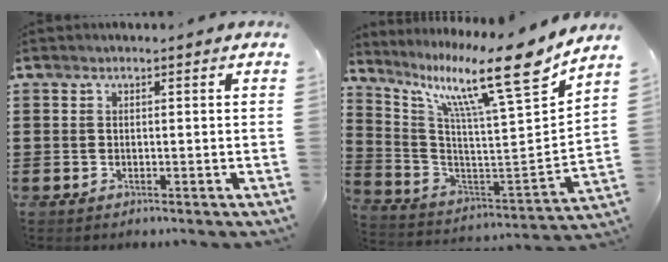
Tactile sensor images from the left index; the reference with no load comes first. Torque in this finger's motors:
{"motor_torque": [1.54, -0.59, 0.46, 0.21]}